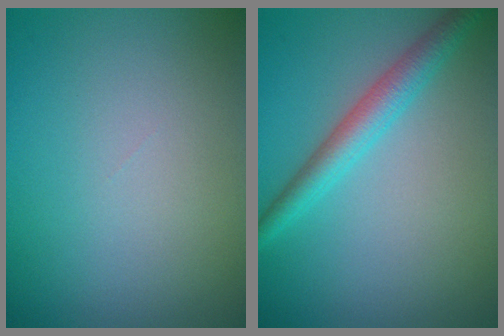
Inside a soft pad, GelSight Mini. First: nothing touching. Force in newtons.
{"total": 3.2, "press": 3.2, "slide": 0.1}